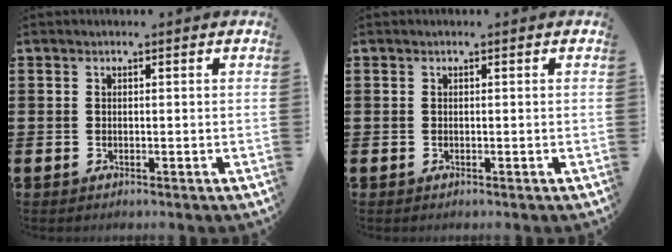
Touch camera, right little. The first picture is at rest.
{"total": 0.0}